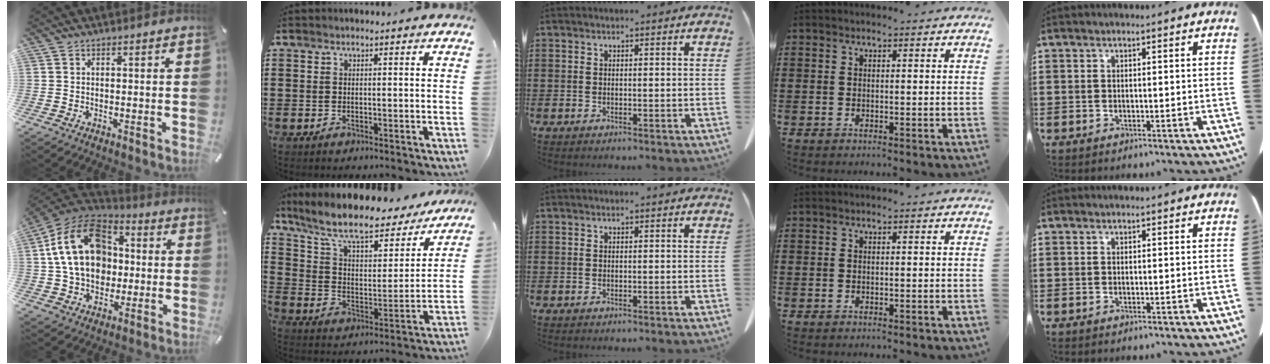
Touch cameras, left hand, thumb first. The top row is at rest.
{"thumb": {"total": 20.0, "force": [1.4, 15.8, 12.2], "torque": [-0.244, 0.017, 0.026]}, "index": {"total": 10.2, "force": [8.8, 1.8, 4.9], "torque": [-0.133, -0.055, 0.150]}}